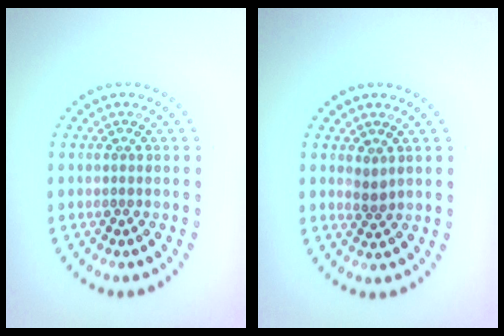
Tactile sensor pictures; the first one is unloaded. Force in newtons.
{"total": 1.0, "press": 0.7, "slide": 0.6}